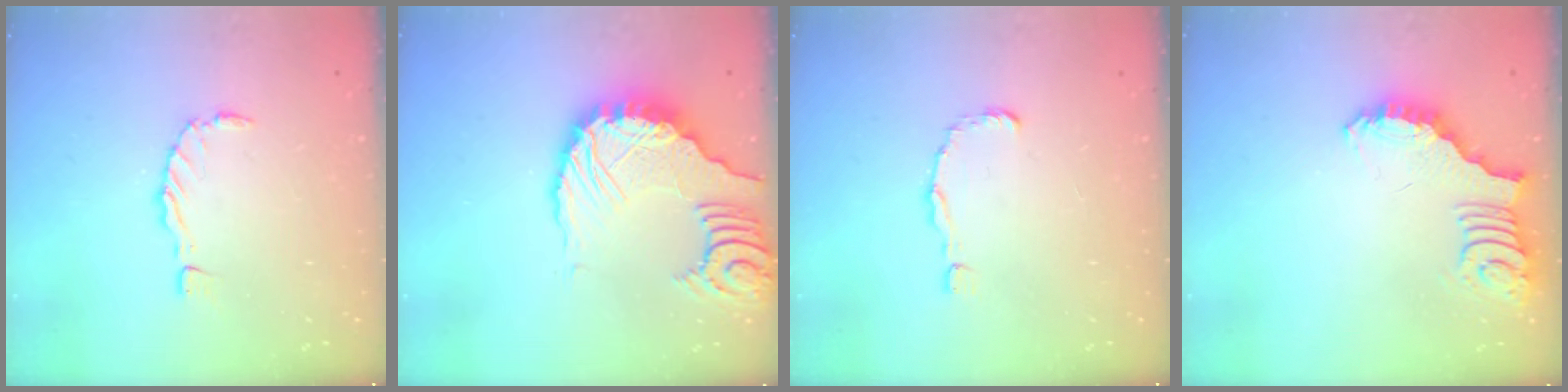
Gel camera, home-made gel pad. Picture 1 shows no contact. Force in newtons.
{"total": 11.1, "press": 11.1, "slide": 1.3}
{"total": 1.5, "press": 1.5, "slide": 0.1}
{"total": 2.5, "press": 2.5, "slide": 0.5}